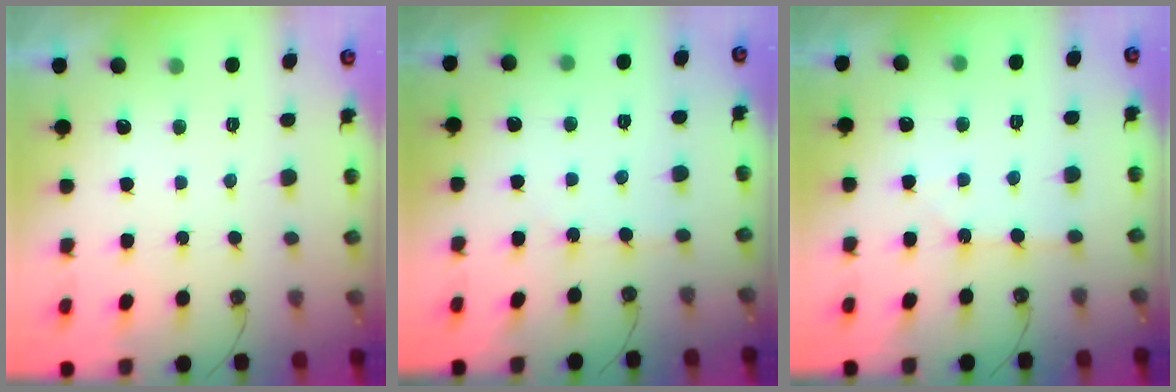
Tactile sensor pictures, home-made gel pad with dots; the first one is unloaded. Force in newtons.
{"total": 2.6, "press": 2.6, "slide": 0.4}
{"total": 2.1, "press": 2.1, "slide": 0.3}